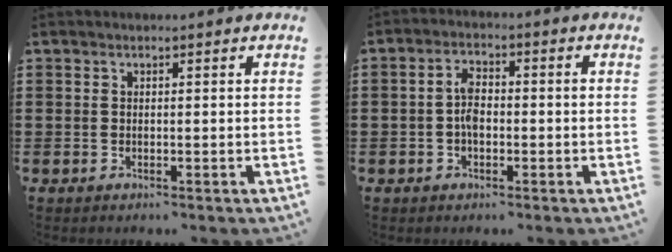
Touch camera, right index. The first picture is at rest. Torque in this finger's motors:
{"motor_torque": [1.05, -0.38, 0.33, 0.12]}